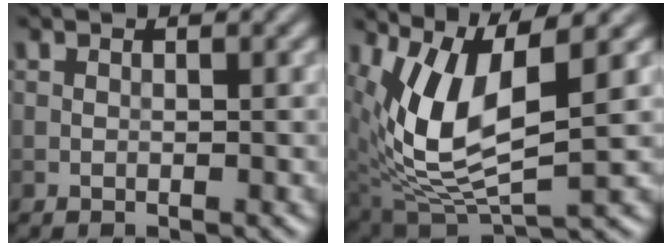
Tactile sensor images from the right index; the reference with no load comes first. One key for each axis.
{"total": 8.8, "fx": 2.3, "fy": 3.4, "fz": 7.8, "tx": -0.170, "ty": -0.013, "tz": 0.048}